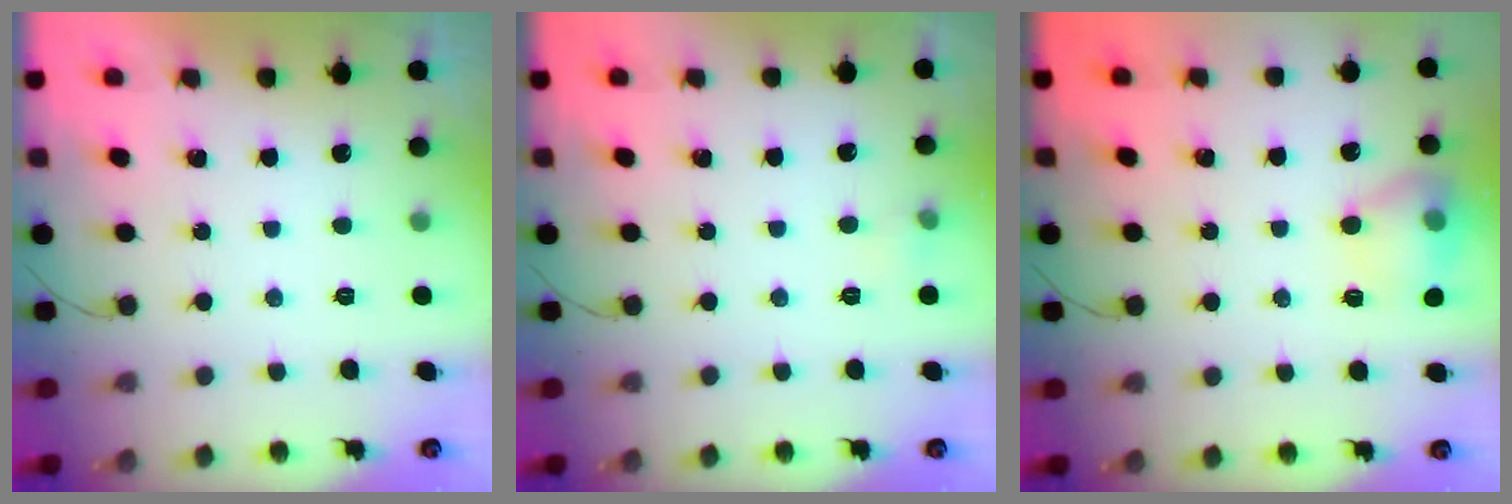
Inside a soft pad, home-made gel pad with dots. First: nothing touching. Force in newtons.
{"total": 3.3, "press": 3.2, "slide": 1.0}
{"total": 12.8, "press": 12.8, "slide": 1.0}